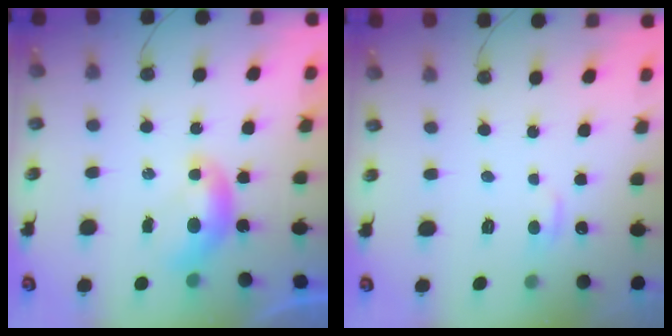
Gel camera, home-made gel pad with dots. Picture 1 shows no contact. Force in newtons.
{"total": 1.1, "press": 0.9, "slide": 0.6}